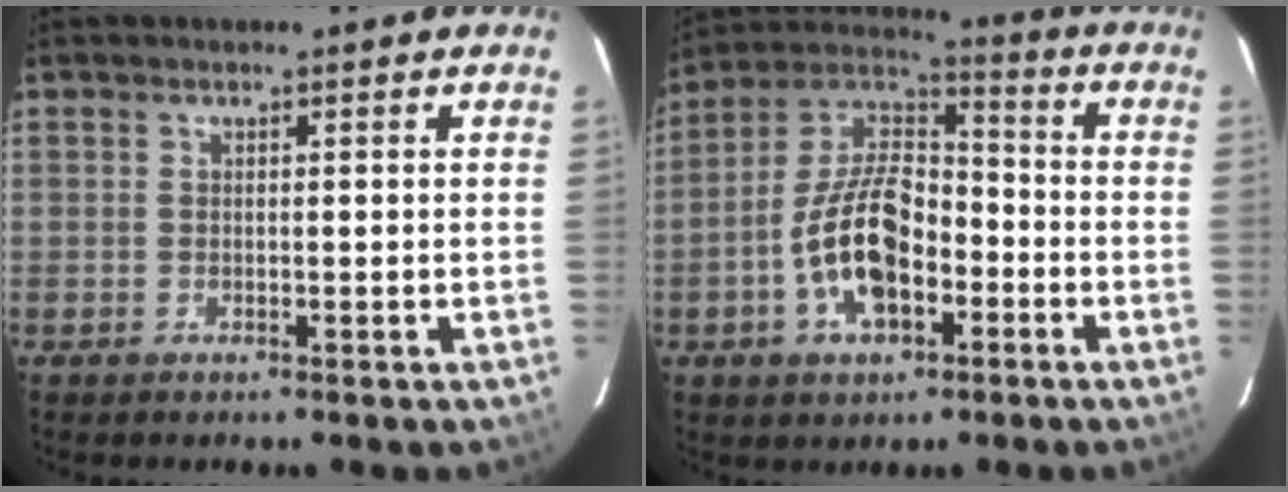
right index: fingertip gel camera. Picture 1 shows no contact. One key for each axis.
{"total": 15.1, "fx": -5.2, "fy": 8.0, "fz": 11.7, "tx": -0.234, "ty": 0.016, "tz": -0.090}